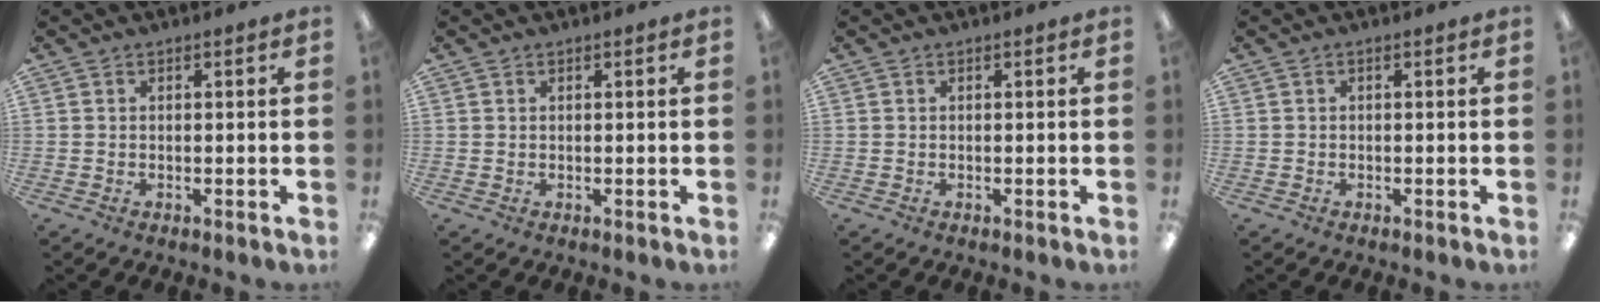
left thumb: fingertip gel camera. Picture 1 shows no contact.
{"total": 0.5, "force": [0.5, 0.1, 0.1], "torque": [-0.002, 0.000, 0.010]}
{"total": 0.0}
{"total": 0.0}